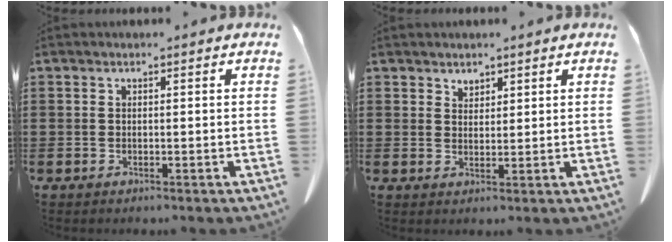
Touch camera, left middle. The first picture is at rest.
{"total": 1.8, "force": [1.6, 0.7, 0.1], "torque": [-0.005, 0.001, 0.032]}